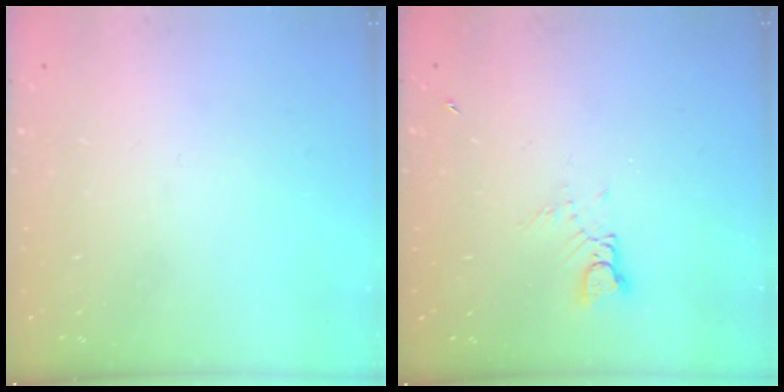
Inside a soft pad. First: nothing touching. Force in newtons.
{"total": 2.4, "press": 2.4, "slide": 0.4}